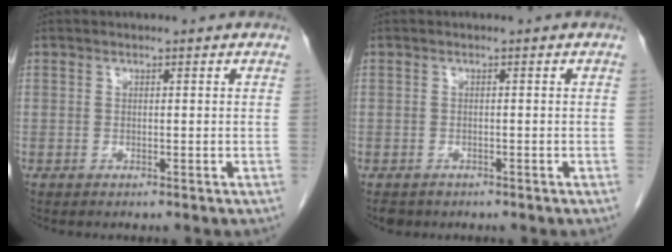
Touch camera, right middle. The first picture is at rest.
{"total": 2.0, "force": [-1.5, 1.3, 0.3], "torque": [-0.008, 0.000, -0.022]}